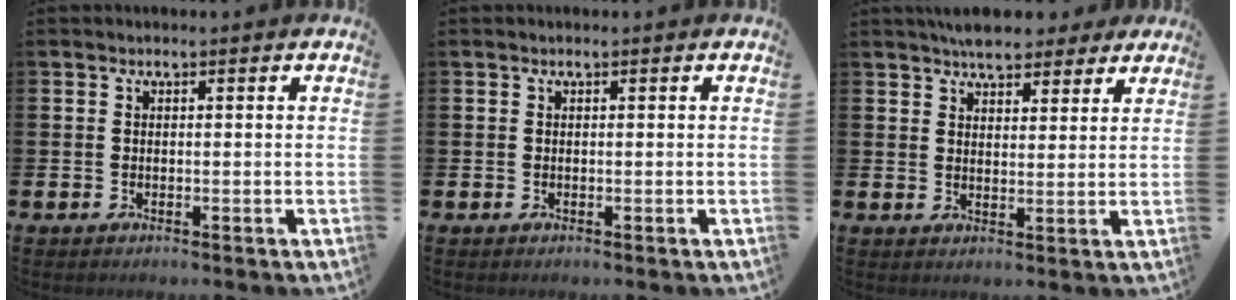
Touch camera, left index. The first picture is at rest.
{"total": 0.0}
{"total": 6.2, "force": [5.7, 2.0, 1.2], "torque": [-0.021, -0.024, 0.104]}